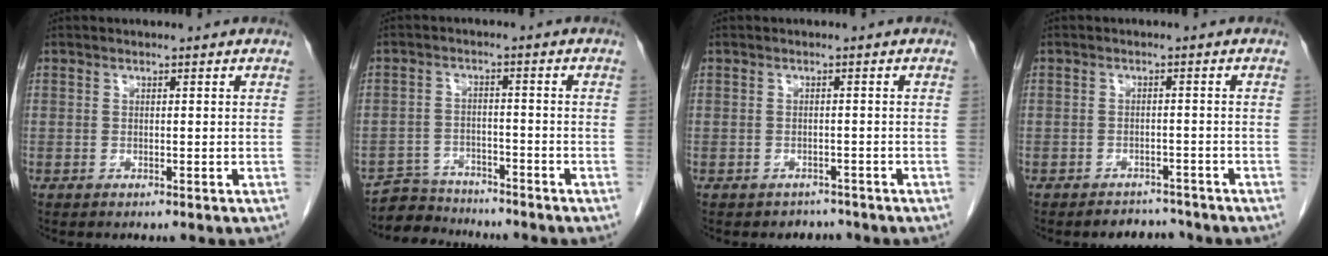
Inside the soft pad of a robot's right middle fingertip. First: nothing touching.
{"total": 6.0, "force": [-5.7, 1.7, -0.4], "torque": [0.009, 0.003, -0.100]}
{"total": 2.4, "force": [-1.9, 1.4, -0.4], "torque": [0.002, 0.006, -0.029]}
{"total": 3.2, "force": [-3.0, 1.2, -0.5], "torque": [0.013, 0.001, -0.043]}